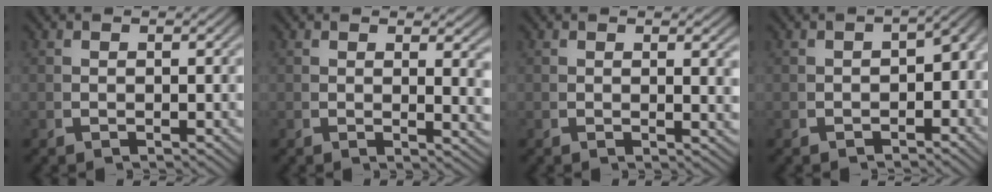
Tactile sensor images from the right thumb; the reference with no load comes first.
{"total": 2.0, "force": [0.9, 0.6, 1.7], "torque": [-0.013, -0.010, 0.013]}
{"total": 1.2, "force": [0.5, 0.1, 1.1], "torque": [-0.013, -0.007, 0.008]}
{"total": 2.8, "force": [-1.1, 1.9, 1.7], "torque": [-0.014, -0.003, -0.016]}